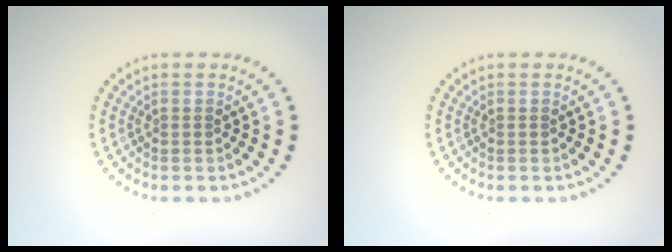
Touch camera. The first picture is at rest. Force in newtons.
{"total": 0.0}